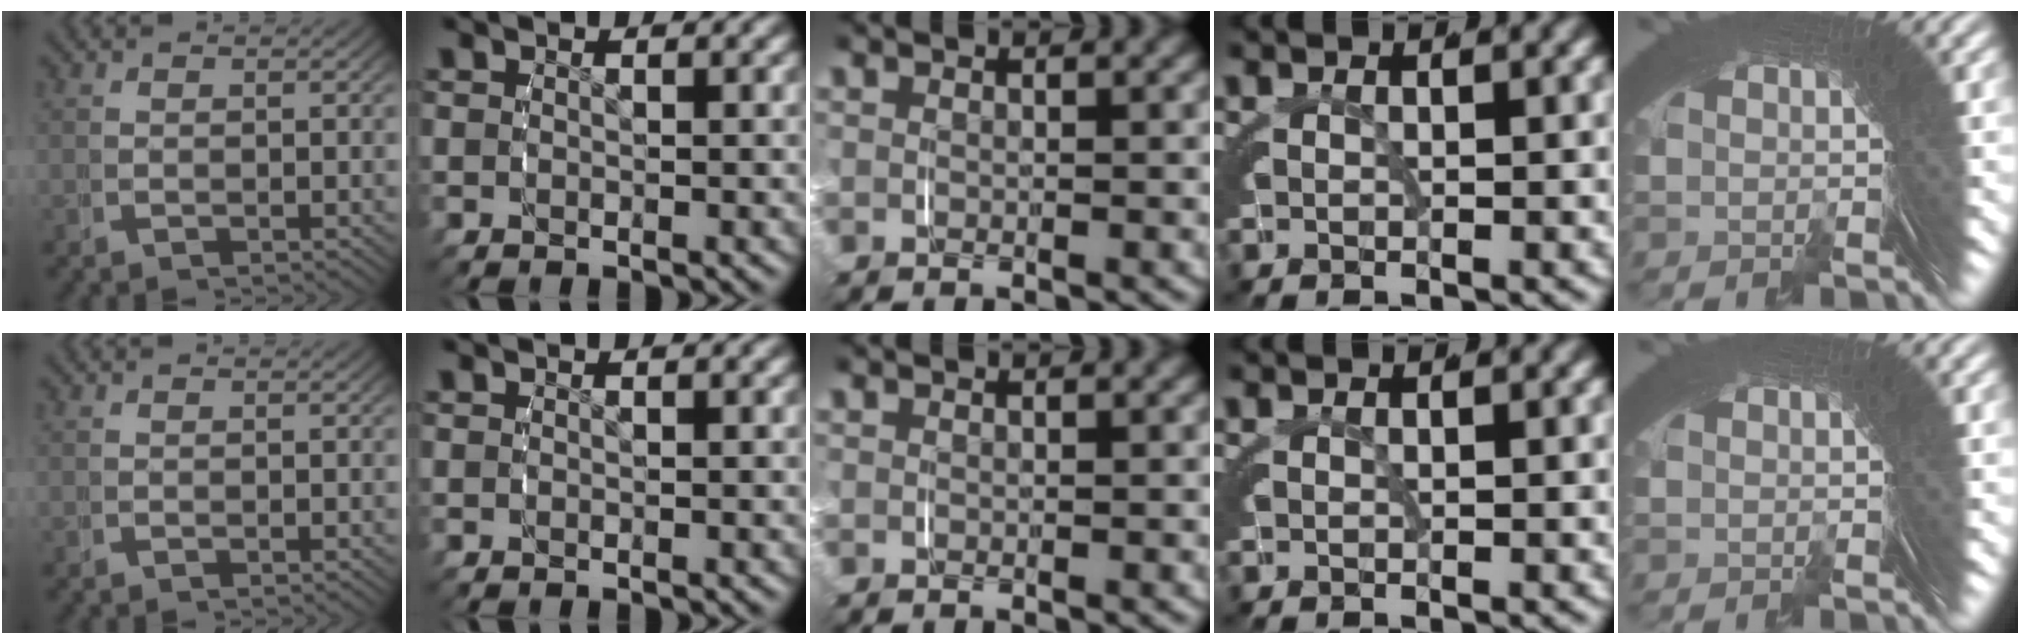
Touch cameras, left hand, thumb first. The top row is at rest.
{}